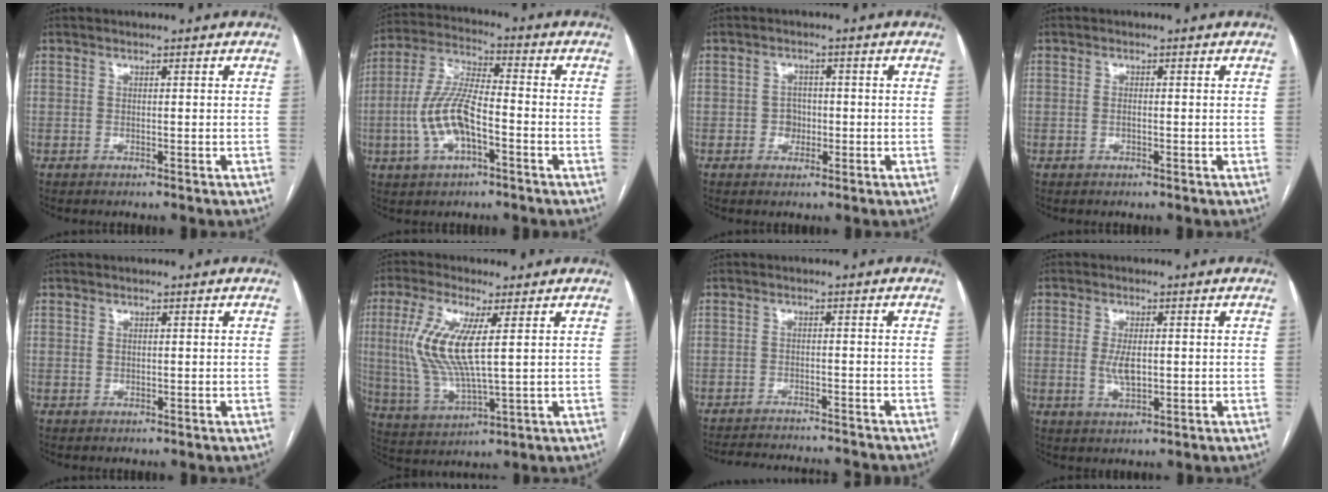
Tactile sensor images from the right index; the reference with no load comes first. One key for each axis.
{"total": 10.8, "fx": -3.0, "fy": 3.6, "fz": 9.8, "tx": -0.215, "ty": 0.009, "tz": -0.056}
{"total": 3.2, "fx": -0.7, "fy": 2.9, "fz": 1.2, "tx": -0.010, "ty": 0.010, "tz": -0.008}
{"total": 0.8, "fx": -0.2, "fy": 0.3, "fz": 0.7, "tx": -0.017, "ty": 0.000, "tz": -0.003}
{"total": 0.5, "fx": 0.2, "fy": 0.4, "fz": 0.3, "tx": -0.009, "ty": 0.000, "tz": 0.004}
{"total": 11.6, "fx": 2.3, "fy": 2.4, "fz": 11.1, "tx": -0.259, "ty": -0.005, "tz": 0.048}
{"total": 10.2, "fx": -9.9, "fy": 0.7, "fz": 2.4, "tx": -0.040, "ty": -0.002, "tz": -0.133}
{"total": 4.1, "fx": -0.1, "fy": 1.5, "fz": 3.8, "tx": -0.081, "ty": -0.004, "tz": 0.000}